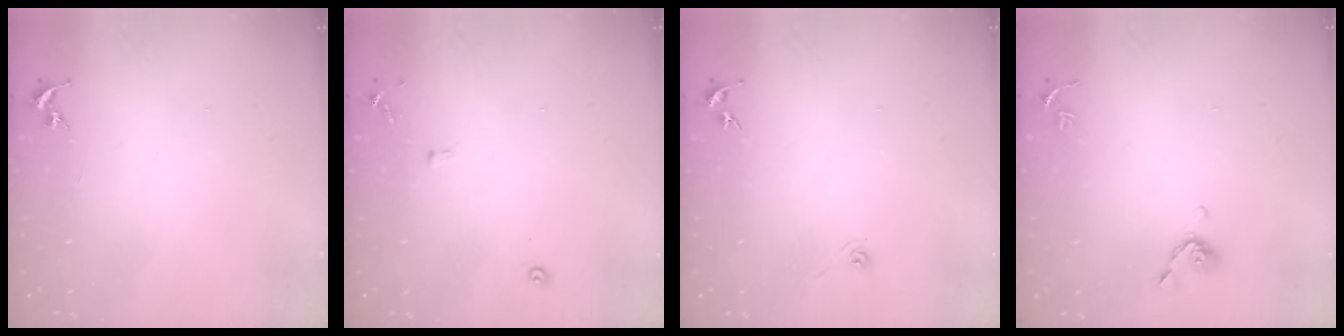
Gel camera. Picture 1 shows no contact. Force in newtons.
{"total": 6.4, "press": 6.4, "slide": 0.6}
{"total": 3.3, "press": 2.8, "slide": 1.7}
{"total": 6.4, "press": 6.3, "slide": 1.3}